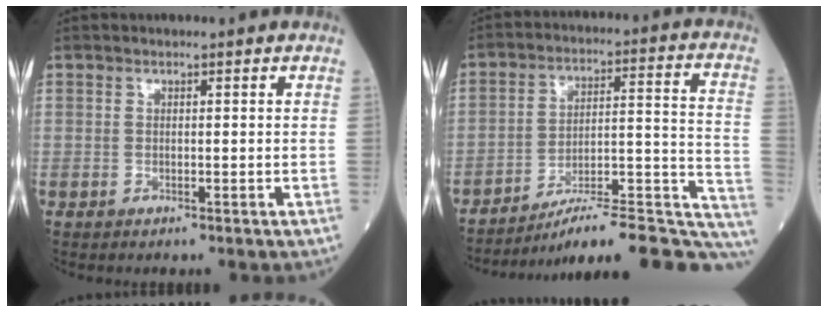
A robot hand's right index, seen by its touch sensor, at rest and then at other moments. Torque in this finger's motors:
{"motor_torque": [-0.15, -0.71, 0.19, 0.05]}